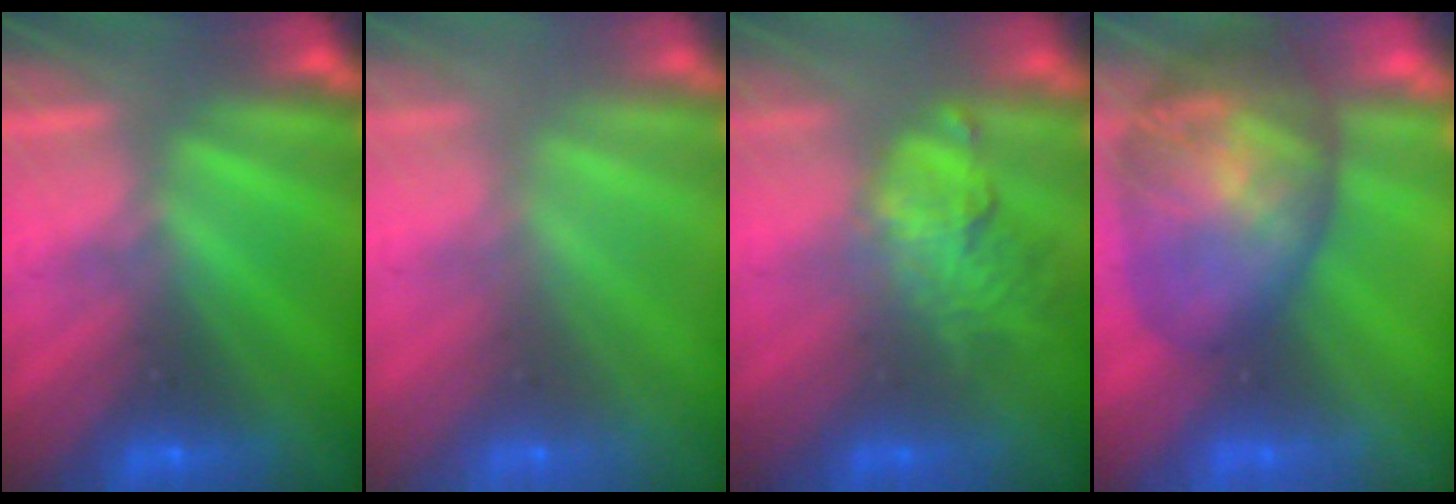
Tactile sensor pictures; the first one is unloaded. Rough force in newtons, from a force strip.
{"total": 7.6}
{"total": 2.8}
{"total": 7.2}